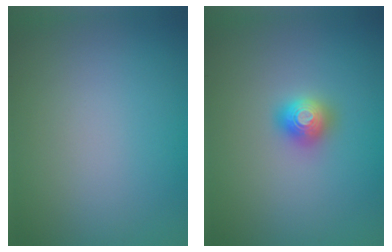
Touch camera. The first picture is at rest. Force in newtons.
{"total": 2.0, "press": 2.0, "slide": 0.2}